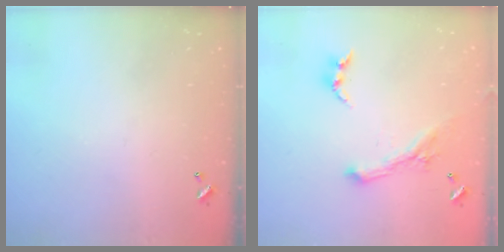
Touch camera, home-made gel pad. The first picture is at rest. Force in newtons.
{"total": 1.8, "press": 1.7, "slide": 0.4}